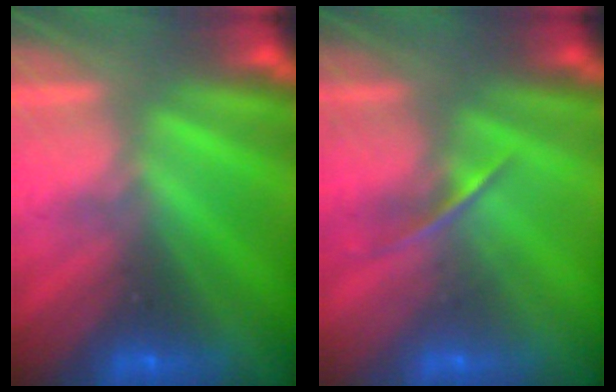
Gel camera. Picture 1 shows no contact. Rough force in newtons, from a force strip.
{"total": 1.3}